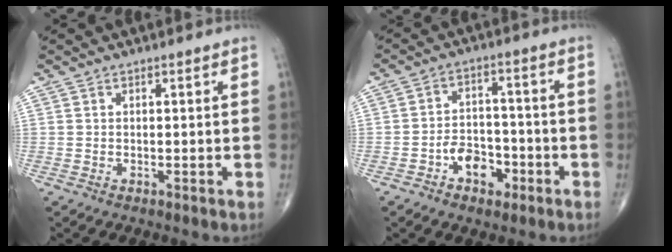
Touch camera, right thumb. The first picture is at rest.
{"total": 7.3, "force": [-3.4, 4.8, 4.3], "torque": [-0.042, 0.034, -0.057]}